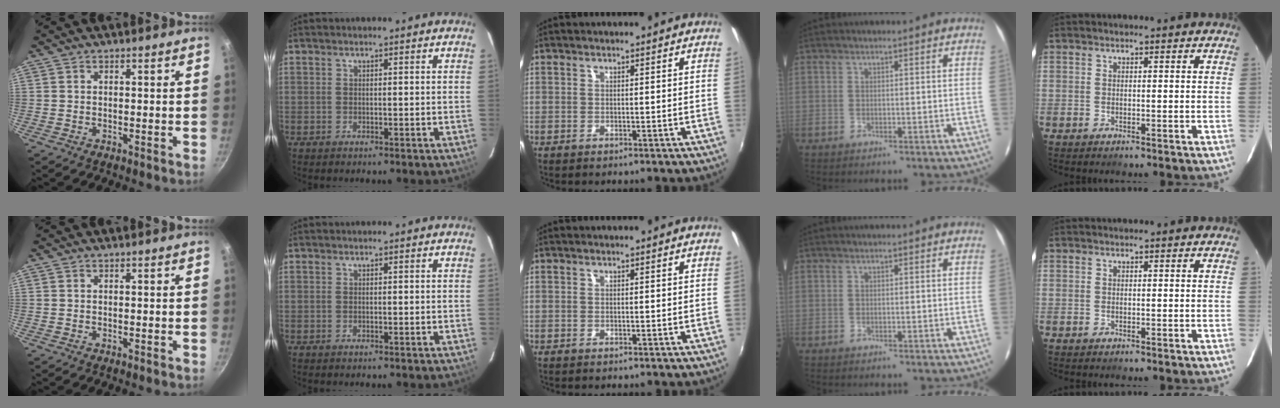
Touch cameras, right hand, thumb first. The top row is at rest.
{}